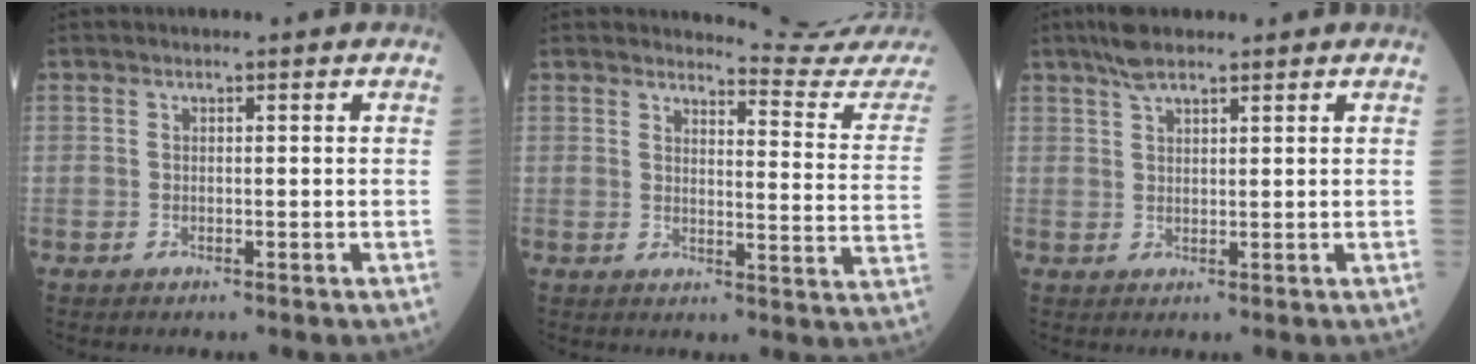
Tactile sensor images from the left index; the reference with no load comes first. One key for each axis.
{"total": 12.0, "fx": 11.8, "fy": -2.4, "fz": -0.3, "tx": -0.005, "ty": -0.126, "tz": 0.128}
{"total": 4.1, "fx": 3.2, "fy": 1.0, "fz": 2.4, "tx": -0.052, "ty": 0.016, "tz": 0.062}